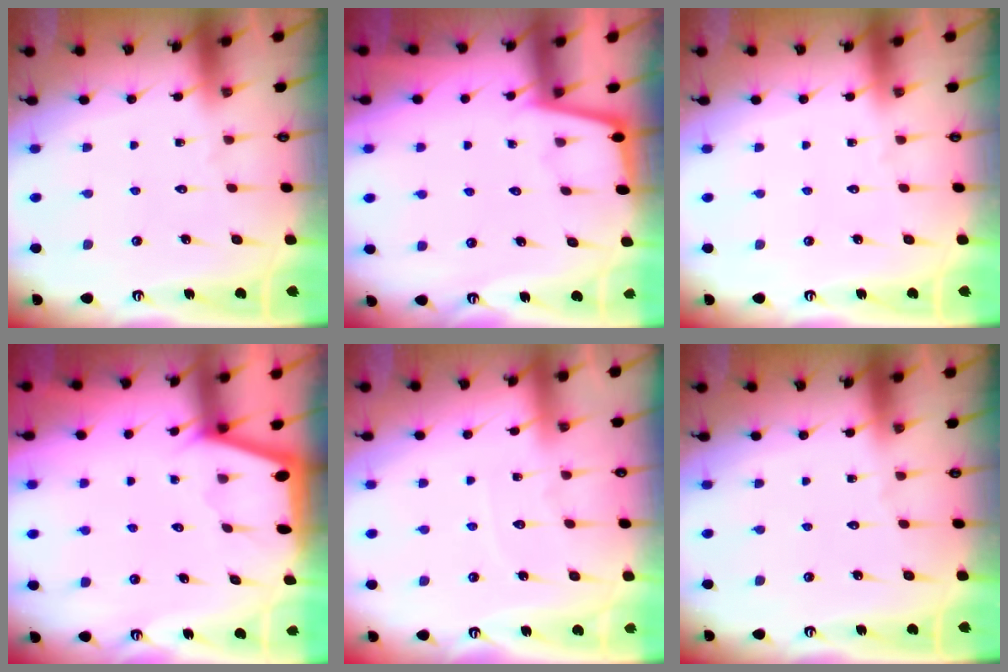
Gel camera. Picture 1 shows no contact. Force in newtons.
{"total": 1.9, "press": 1.8, "slide": 0.3}
{"total": 0.0}
{"total": 1.7, "press": 1.6, "slide": 0.3}
{"total": 3.8, "press": 3.7, "slide": 0.5}
{"total": 0.0}